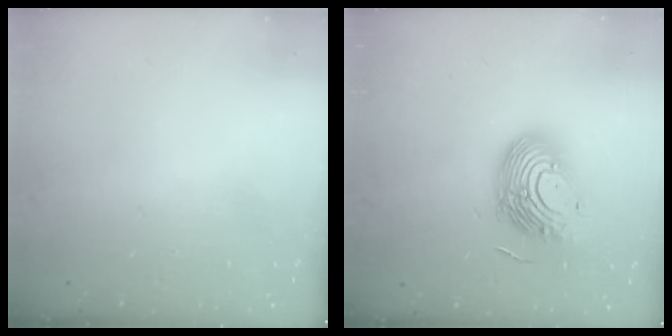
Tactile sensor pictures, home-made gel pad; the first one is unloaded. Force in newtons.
{"total": 15.1, "press": 14.8, "slide": 2.7}